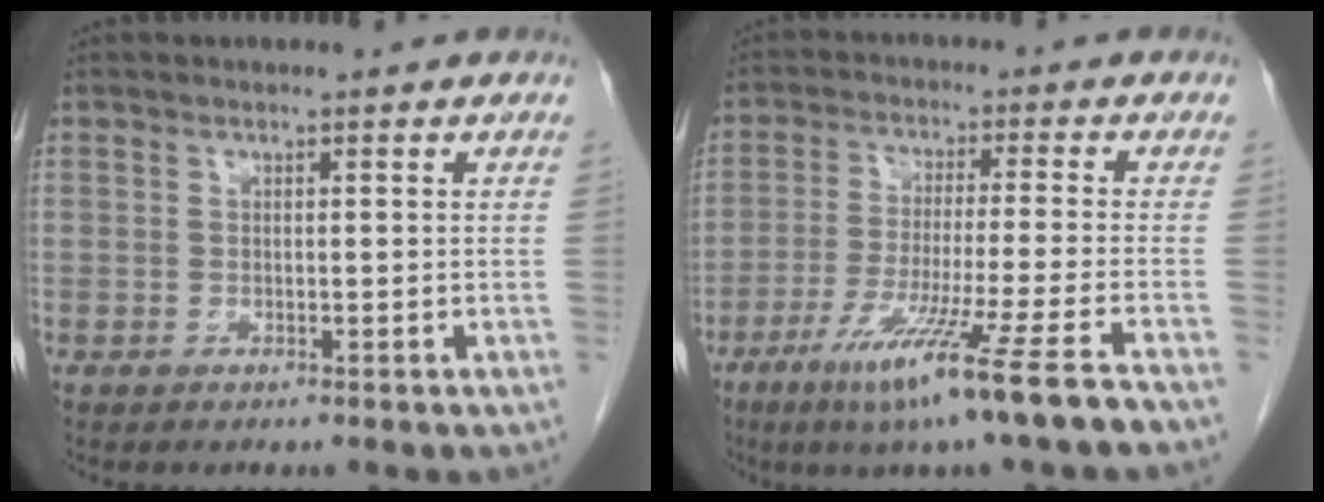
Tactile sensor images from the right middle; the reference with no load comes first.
{"total": 13.4, "force": [-8.3, -1.7, 10.3], "torque": [-0.181, -0.046, -0.136]}